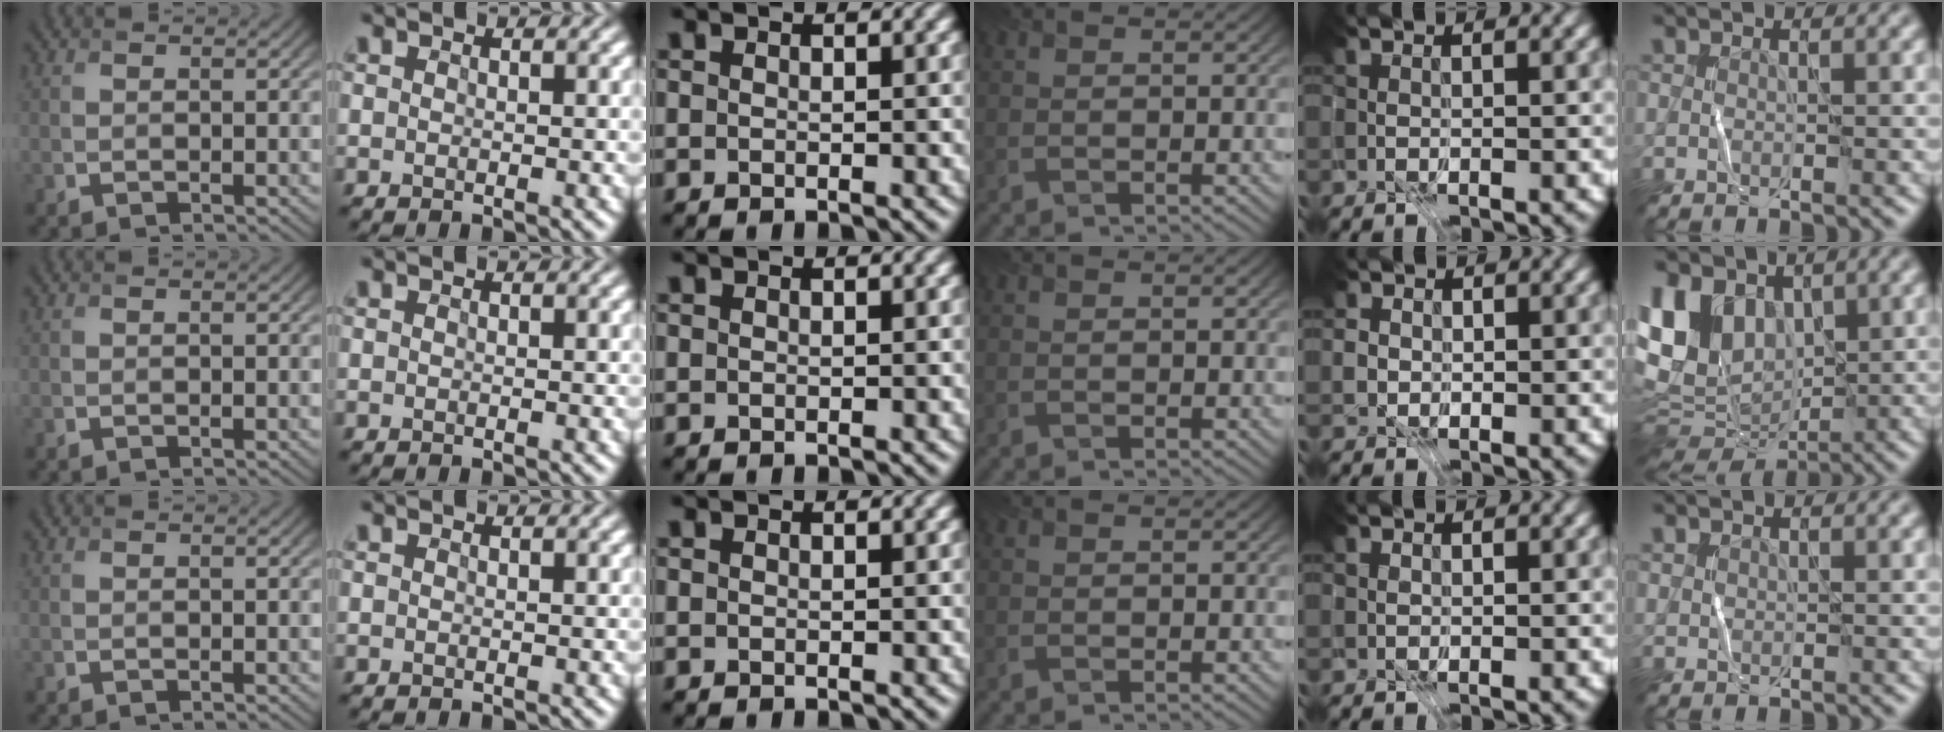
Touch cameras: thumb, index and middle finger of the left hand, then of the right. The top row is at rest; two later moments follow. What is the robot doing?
{"motion": "fold", "object": "file"}